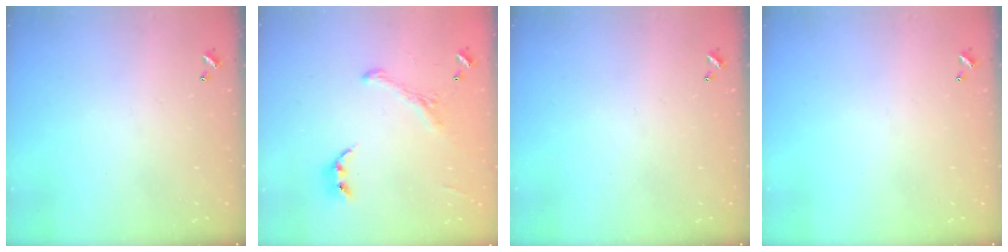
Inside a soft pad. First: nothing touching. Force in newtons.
{"total": 1.9, "press": 1.6, "slide": 1.0}
{"total": 0.0}
{"total": 0.0}